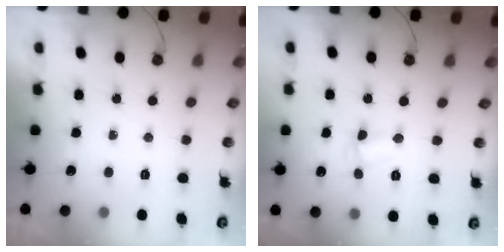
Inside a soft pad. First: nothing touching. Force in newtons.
{"total": 2.4, "press": 2.4, "slide": 0.3}